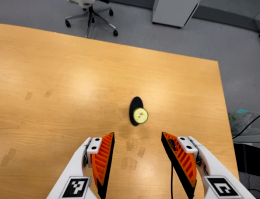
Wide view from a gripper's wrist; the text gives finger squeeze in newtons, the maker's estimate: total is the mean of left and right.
{"total": 0.0}